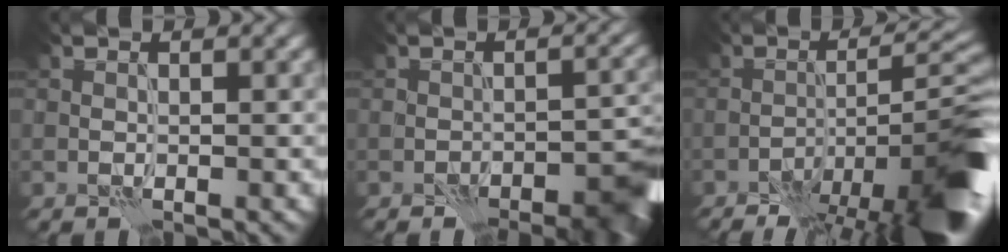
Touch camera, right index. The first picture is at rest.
{"total": 4.6, "force": [-3.1, 2.1, 2.7], "torque": [-0.019, -0.006, -0.034]}
{"total": 10.4, "force": [-6.0, 3.0, 7.9], "torque": [-0.109, 0.005, -0.093]}